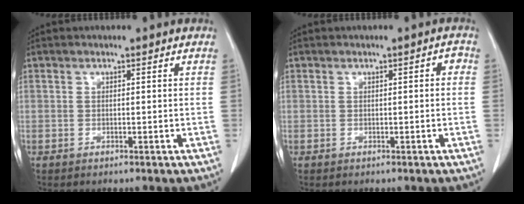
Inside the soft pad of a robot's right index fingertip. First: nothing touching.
{"total": 1.1, "force": [0.0, 0.4, 1.0], "torque": [-0.007, 0.005, 0.000]}